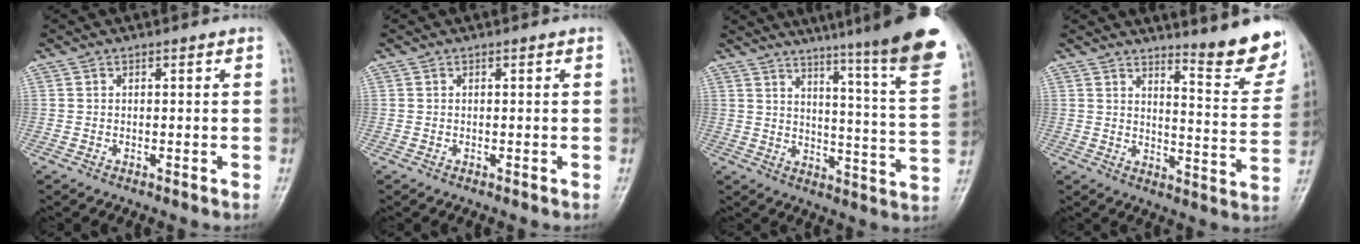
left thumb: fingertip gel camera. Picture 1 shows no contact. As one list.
[{"total": 0.0}, {"total": 24.3, "force": [17.8, 1.5, 16.4], "torque": [-0.209, -0.107, 0.232]}, {"total": 11.5, "force": [9.1, 1.4, 6.9], "torque": [-0.067, -0.082, 0.121]}]